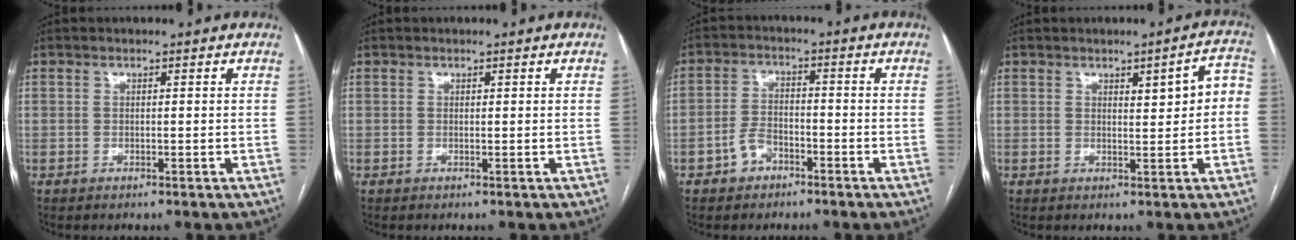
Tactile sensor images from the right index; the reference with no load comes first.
{"total": 0.0}
{"total": 4.2, "force": [-2.4, 2.8, 1.9], "torque": [-0.038, 0.013, -0.042]}
{"total": 4.9, "force": [0.7, 1.3, 4.7], "torque": [-0.055, 0.020, 0.010]}